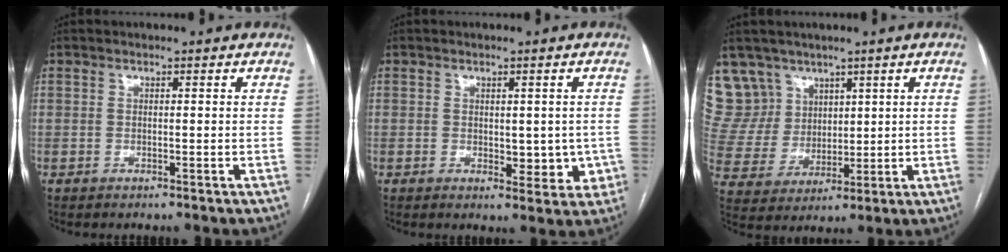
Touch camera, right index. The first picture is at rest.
{"total": 5.2, "force": [-0.5, 3.0, 4.3], "torque": [-0.038, 0.000, 0.003]}
{"total": 9.8, "force": [6.7, 7.2, 0.3], "torque": [-0.017, 0.029, 0.148]}